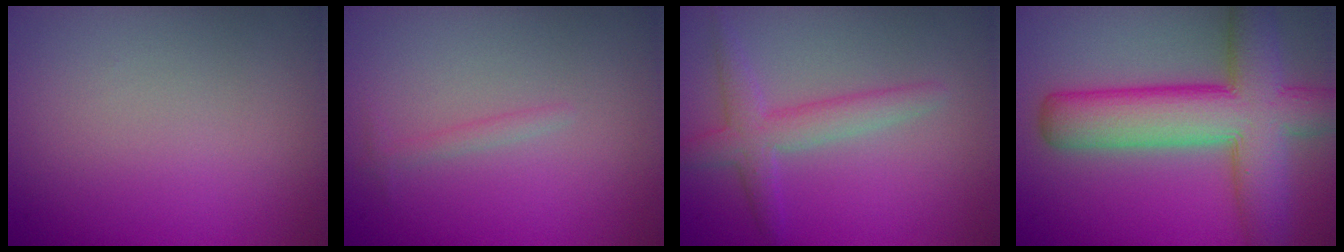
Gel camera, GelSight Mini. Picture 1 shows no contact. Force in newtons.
{"total": 0.8, "press": 0.8, "slide": 0.0}
{"total": 3.1, "press": 3.1, "slide": 0.1}
{"total": 9.9, "press": 9.9, "slide": 0.6}